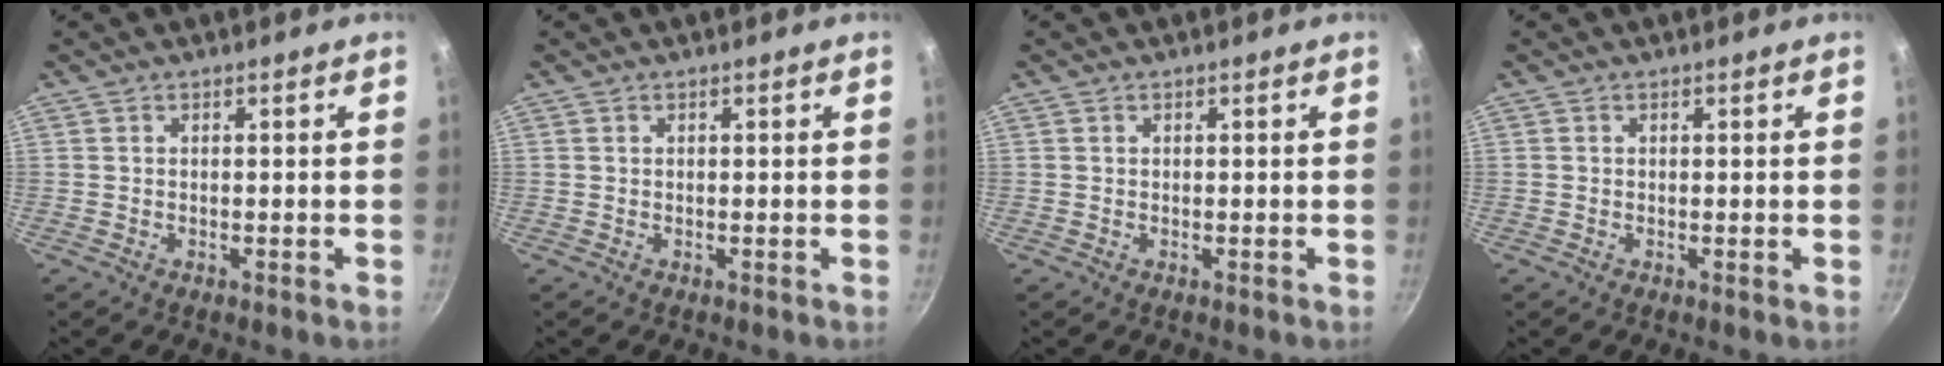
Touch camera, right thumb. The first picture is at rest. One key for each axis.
{"total": 0.0}
{"total": 0.0}
{"total": 0.0}